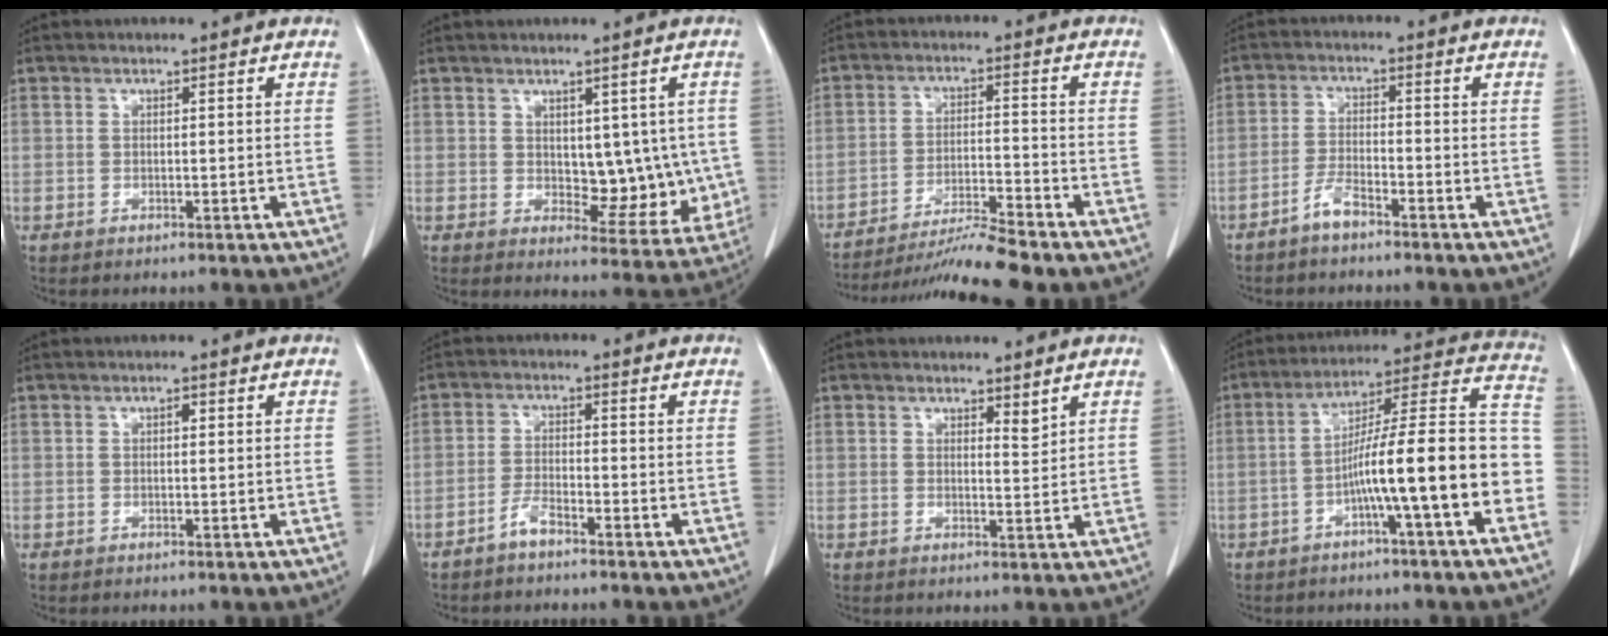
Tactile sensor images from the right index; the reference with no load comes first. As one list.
[{"total": 8.3, "force": [0.5, 4.8, 6.8], "torque": [-0.062, 0.000, 0.022]}, {"total": 9.2, "force": [-8.3, -1.8, 3.5], "torque": [-0.054, -0.013, -0.147]}, {"total": 3.4, "force": [-2.8, 0.6, 1.8], "torque": [-0.041, 0.002, -0.059]}, {"total": 0.7, "force": [0.2, 0.4, 0.6], "torque": [-0.010, 0.002, 0.001]}, {"total": 2.8, "force": [-2.4, 0.4, 1.5], "torque": [-0.033, 0.001, -0.049]}, {"total": 1.7, "force": [1.5, 0.3, 0.9], "torque": [-0.016, -0.011, 0.024]}, {"total": 16.2, "force": [-4.7, 0.6, 15.4], "torque": [-0.222, 0.035, -0.077]}]